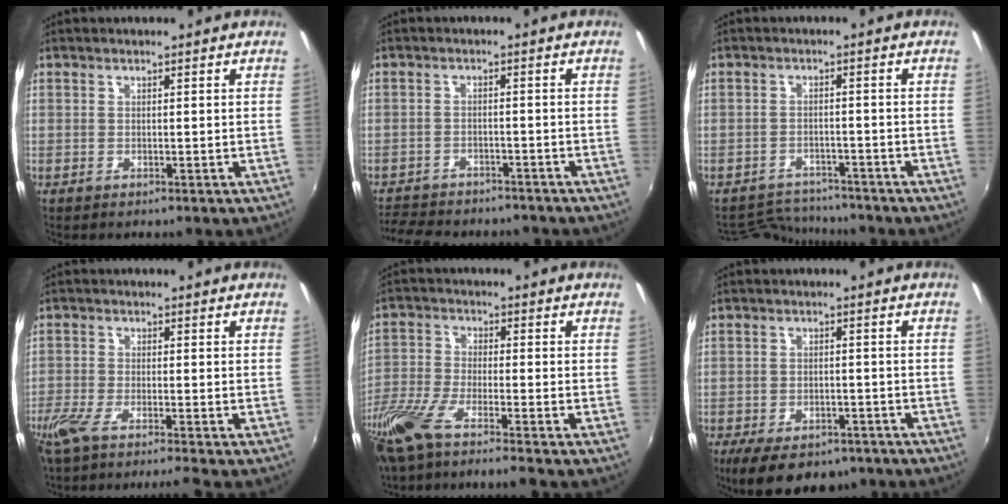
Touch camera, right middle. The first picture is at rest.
{"total": 11.5, "force": [-10.0, 4.0, 3.9], "torque": [-0.103, -0.015, -0.153]}
{"total": 7.0, "force": [-6.8, 1.7, 0.4], "torque": [-0.025, 0.006, -0.109]}
{"total": 7.0, "force": [-5.8, -0.1, 3.9], "torque": [-0.096, -0.028, -0.107]}
{"total": 11.1, "force": [-8.5, 0.8, 7.0], "torque": [-0.162, -0.038, -0.164]}
{"total": 11.4, "force": [-8.0, 5.7, 5.8], "torque": [-0.127, -0.020, -0.118]}